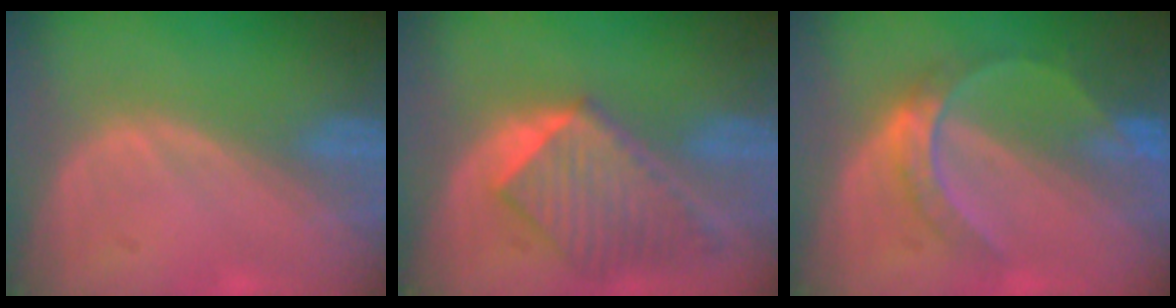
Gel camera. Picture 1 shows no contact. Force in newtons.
{"total": 8.2, "press": 7.5, "slide": 3.2}
{"total": 6.1, "press": 5.7, "slide": 2.2}